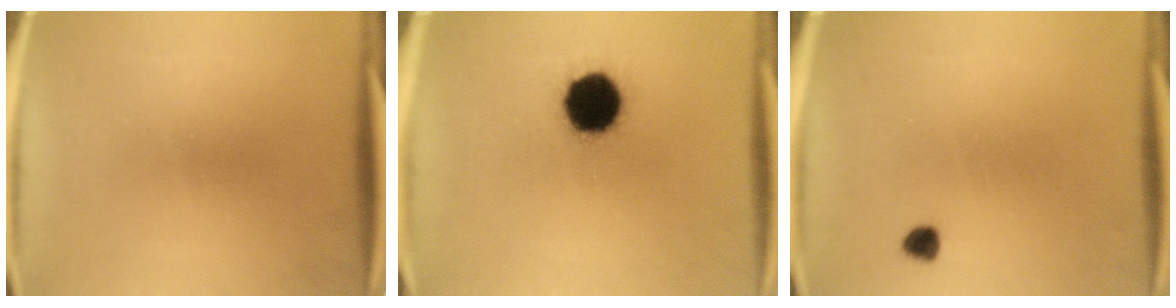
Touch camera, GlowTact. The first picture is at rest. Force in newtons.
{"total": 16.3}
{"total": 1.8}